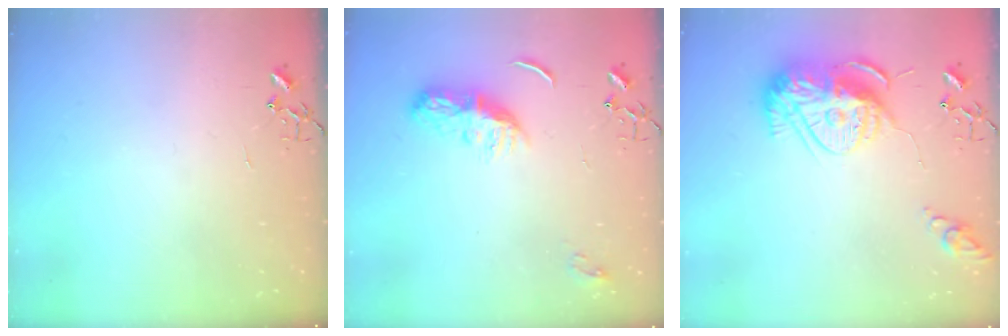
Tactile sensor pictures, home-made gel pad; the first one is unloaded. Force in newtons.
{"total": 8.9, "press": 8.9, "slide": 0.1}
{"total": 16.0, "press": 16.0, "slide": 1.5}